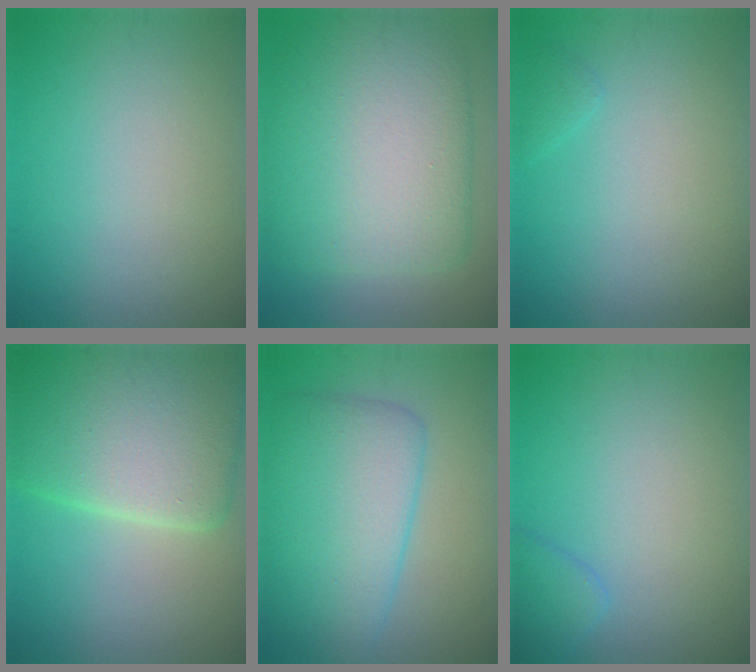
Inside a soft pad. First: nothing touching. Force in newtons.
{"total": 13.4, "press": 13.4, "slide": 0.3}
{"total": 0.7, "press": 0.7, "slide": 0.1}
{"total": 11.0, "press": 11.0, "slide": 0.3}
{"total": 8.1, "press": 8.1, "slide": 0.2}
{"total": 1.9, "press": 1.9, "slide": 0.1}